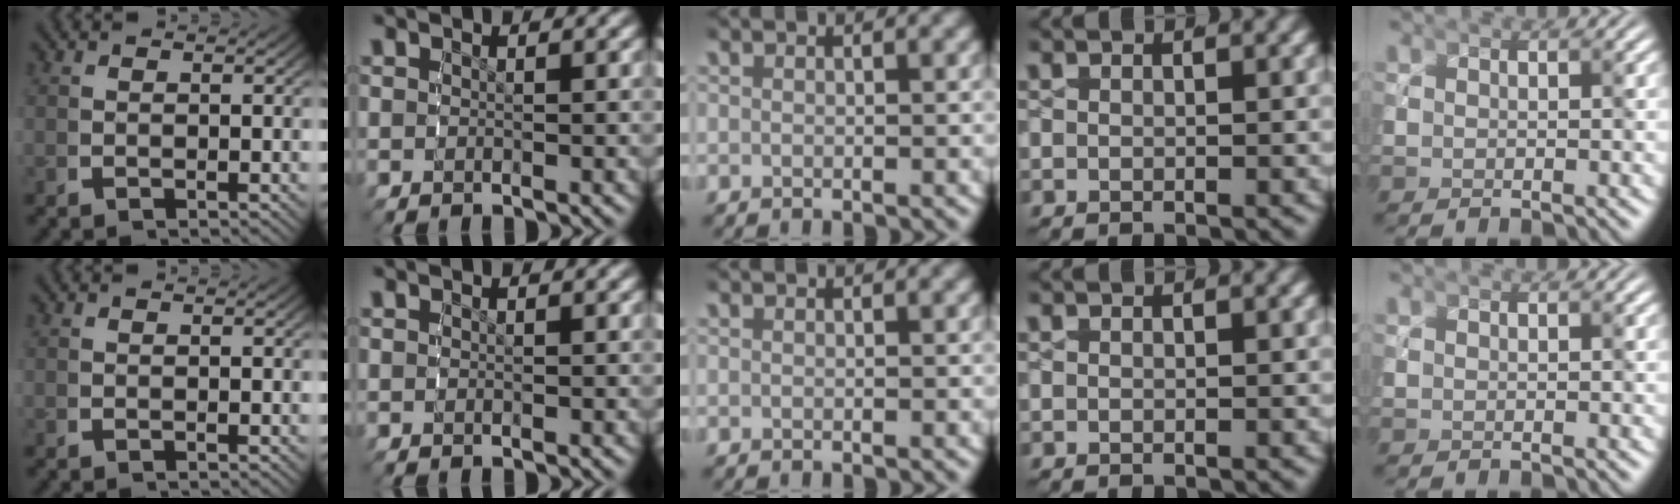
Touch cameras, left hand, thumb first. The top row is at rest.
{}